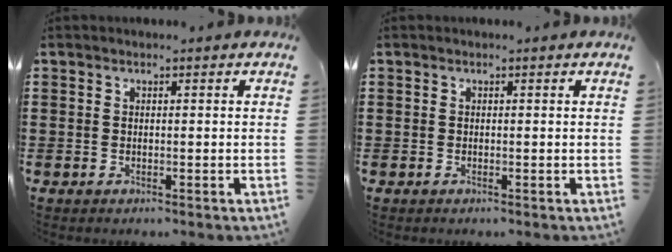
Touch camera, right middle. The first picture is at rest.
{"total": 0.0}